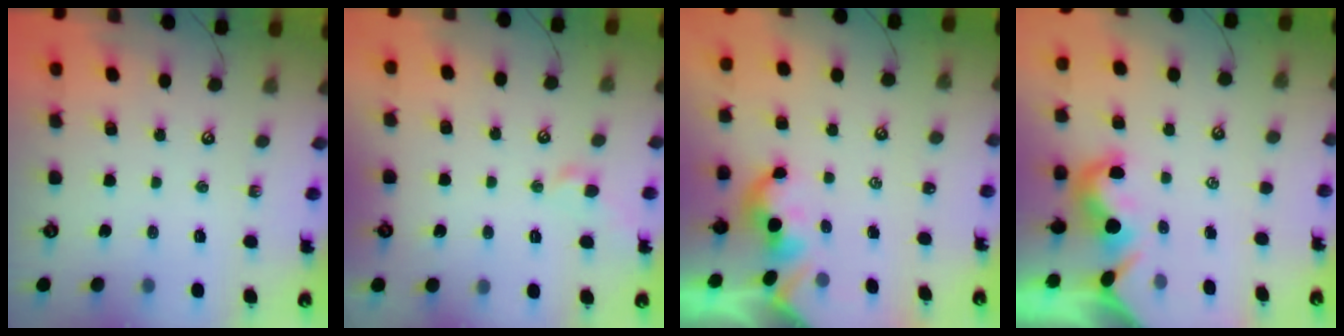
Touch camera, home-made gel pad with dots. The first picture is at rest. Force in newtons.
{"total": 1.6, "press": 1.5, "slide": 0.6}
{"total": 1.9, "press": 1.9, "slide": 0.2}
{"total": 1.7, "press": 1.6, "slide": 0.5}